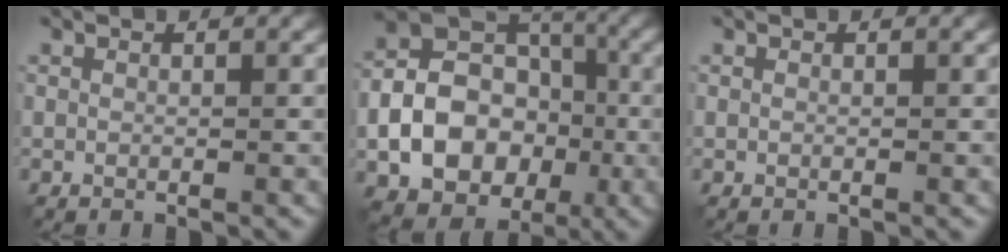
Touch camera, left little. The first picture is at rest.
{"total": 10.3, "force": [-2.6, 7.7, 6.3], "torque": [-0.108, -0.003, -0.048]}
{"total": 0.0}